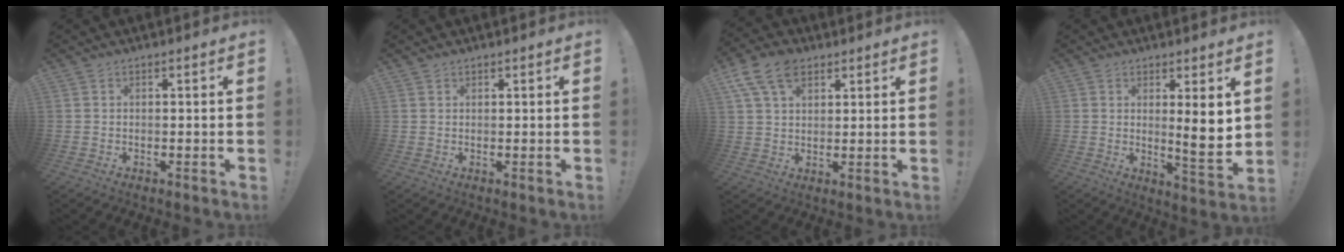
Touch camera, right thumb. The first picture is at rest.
{"total": 0.8, "force": [0.6, 0.4, 0.1], "torque": [0.001, -0.002, 0.012]}
{"total": 11.1, "force": [5.8, 7.0, 6.4], "torque": [-0.111, -0.016, 0.109]}
{"total": 7.9, "force": [2.1, 0.7, 7.6], "torque": [-0.100, -0.029, 0.030]}